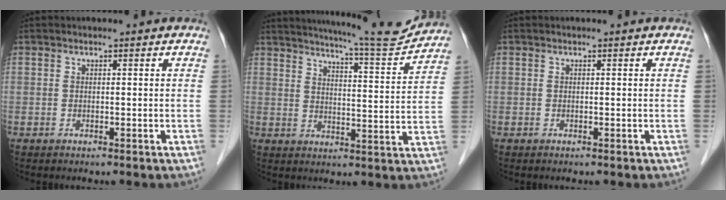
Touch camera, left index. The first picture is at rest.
{"total": 13.6, "force": [12.9, -0.5, 4.2], "torque": [-0.067, -0.024, 0.171]}
{"total": 0.0}